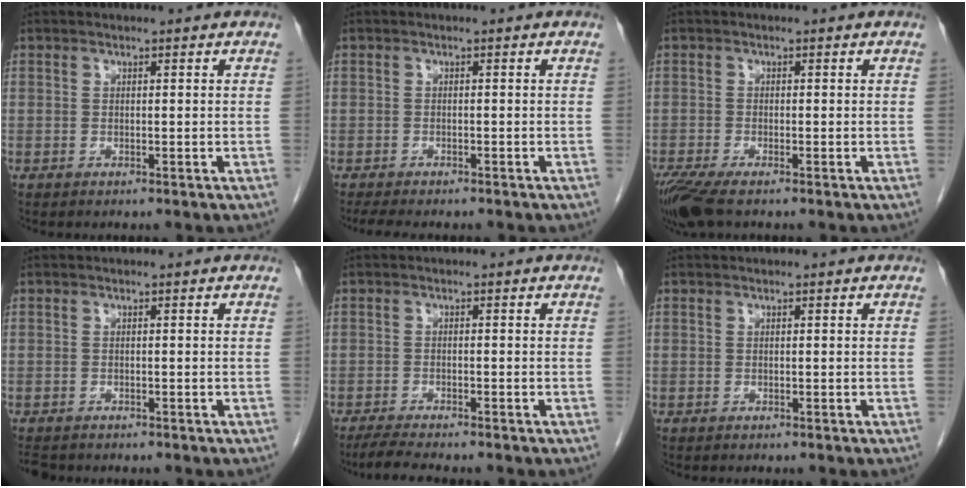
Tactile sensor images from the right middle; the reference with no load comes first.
{"total": 5.2, "force": [-4.4, 1.4, 2.4], "torque": [-0.038, -0.013, -0.063]}
{"total": 5.1, "force": [-3.6, 1.0, 3.4], "torque": [-0.067, -0.014, -0.068]}
{"total": 2.9, "force": [-2.5, 1.3, 0.8], "torque": [-0.017, -0.005, -0.038]}
{"total": 4.2, "force": [-3.7, 0.1, 2.1], "torque": [-0.040, -0.014, -0.061]}
{"total": 0.0}